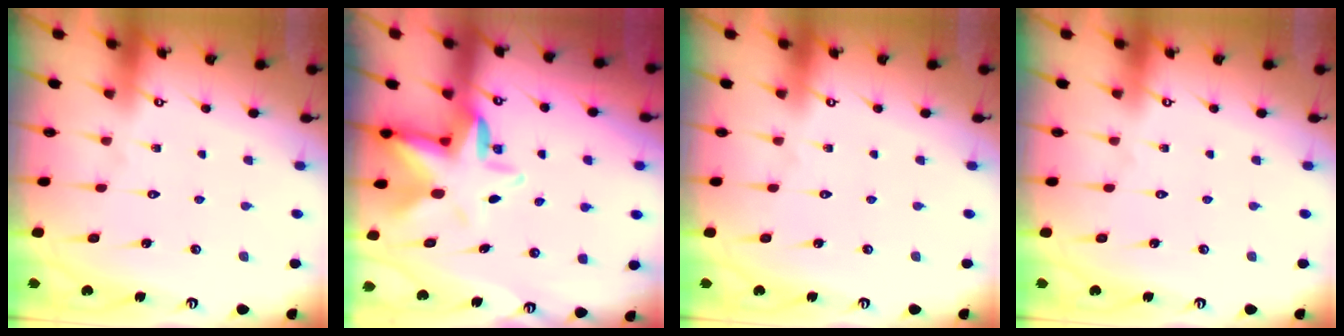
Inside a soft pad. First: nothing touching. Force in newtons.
{"total": 8.6, "press": 8.4, "slide": 1.5}
{"total": 0.0}
{"total": 0.0}